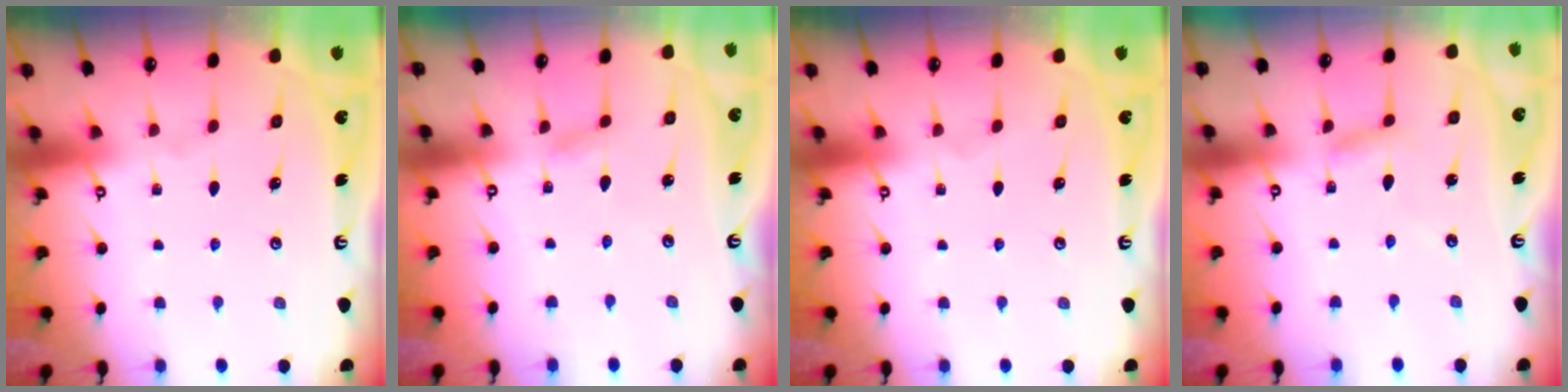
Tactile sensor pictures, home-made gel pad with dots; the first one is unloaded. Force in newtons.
{"total": 2.9, "press": 2.8, "slide": 0.3}
{"total": 0.0}
{"total": 3.4, "press": 3.3, "slide": 0.2}